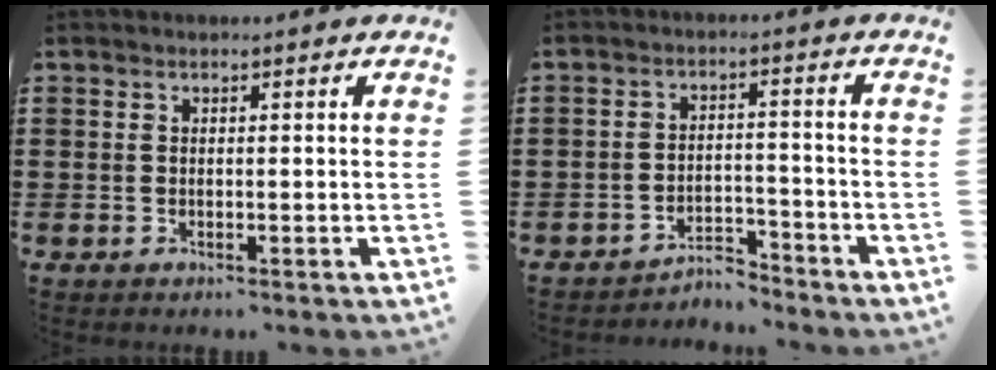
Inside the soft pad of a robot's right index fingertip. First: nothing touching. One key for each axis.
{"total": 3.7, "fx": -3.7, "fy": 0.5, "fz": 0.4, "tx": -0.013, "ty": 0.004, "tz": -0.076}